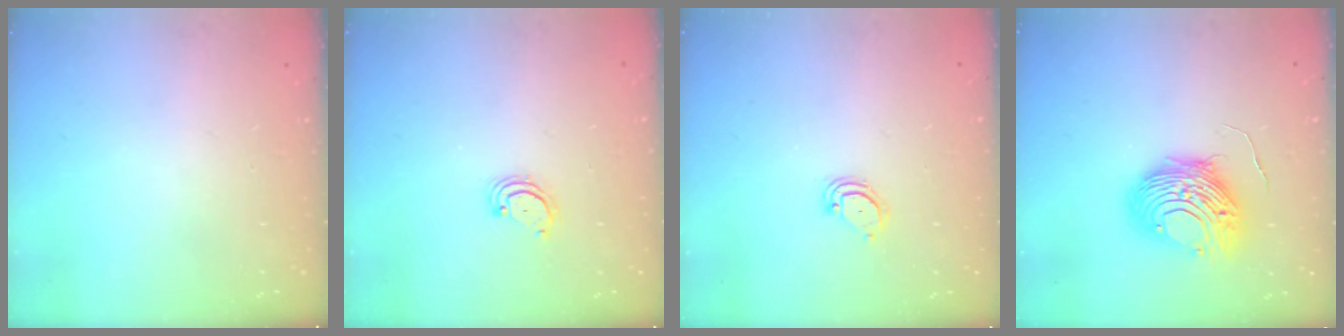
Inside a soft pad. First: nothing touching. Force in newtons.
{"total": 2.5, "press": 2.5, "slide": 0.3}
{"total": 3.3, "press": 3.3, "slide": 0.3}
{"total": 12.5, "press": 12.4, "slide": 1.4}